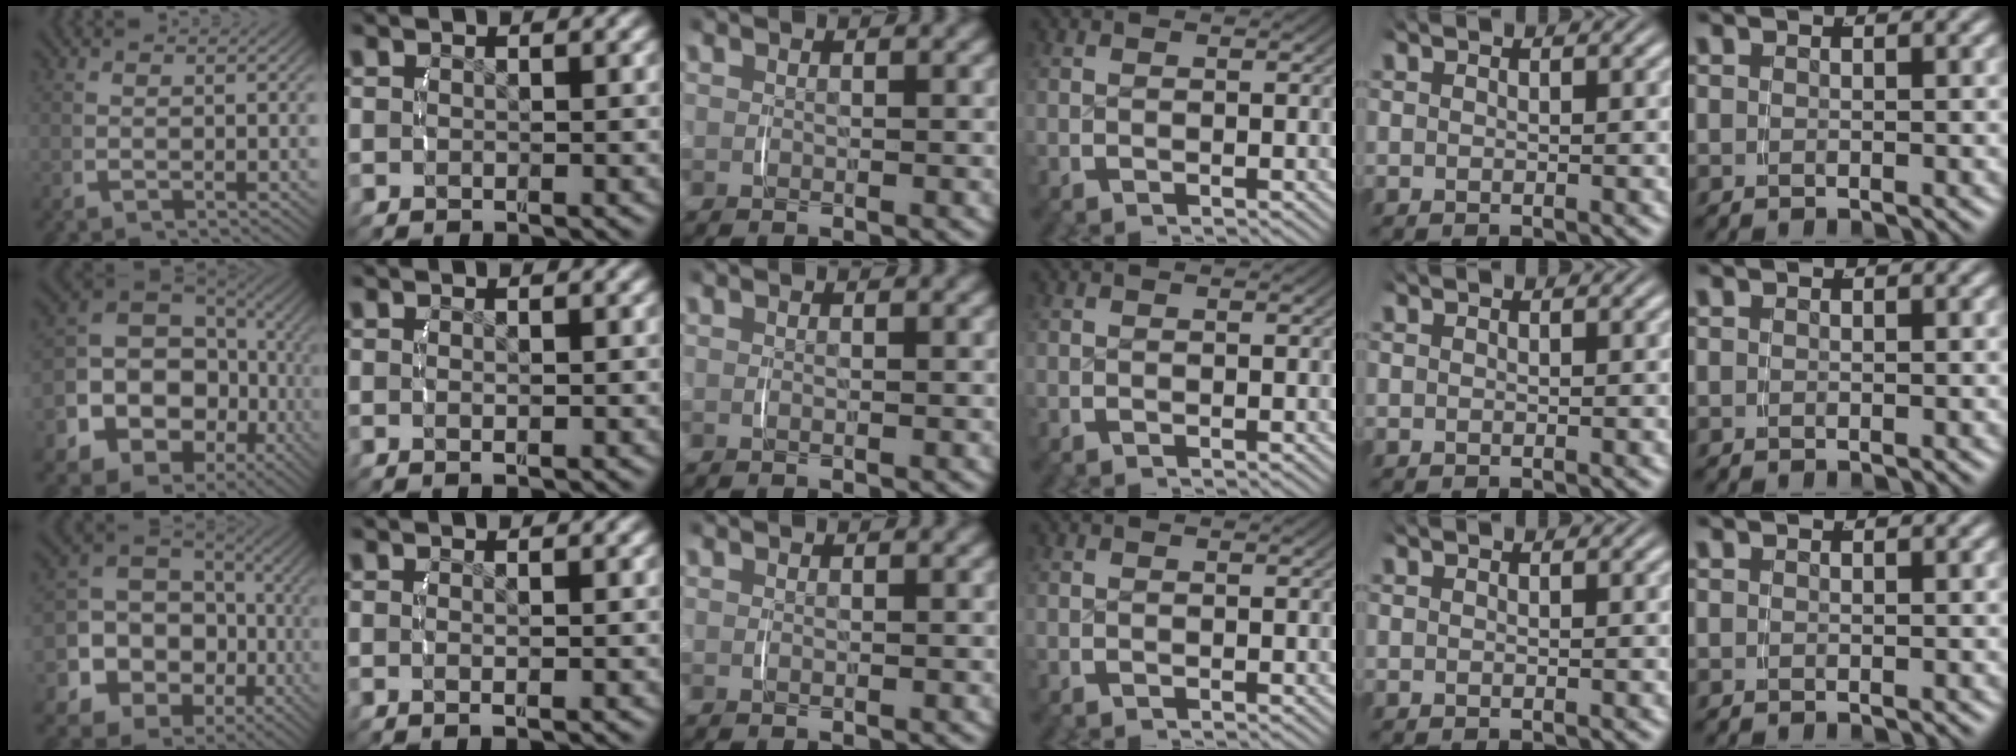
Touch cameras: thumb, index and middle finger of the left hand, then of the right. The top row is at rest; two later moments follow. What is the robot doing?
{"motion": "lift_and_place", "object": "napkin"}